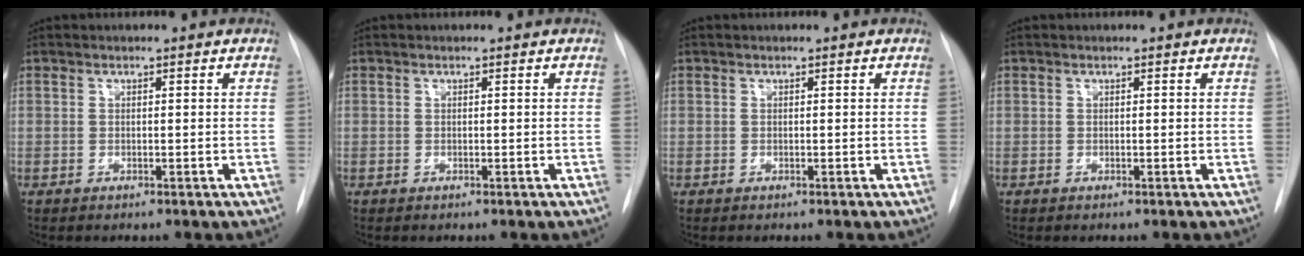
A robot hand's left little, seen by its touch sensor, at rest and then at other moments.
{"total": 0.0}
{"total": 0.0}
{"total": 0.0}